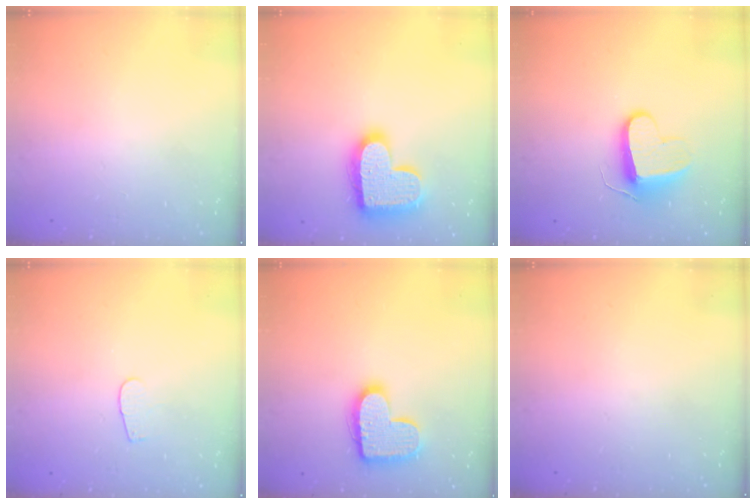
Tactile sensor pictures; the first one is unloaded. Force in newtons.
{"total": 18.1, "press": 18.1, "slide": 1.1}
{"total": 10.3, "press": 10.2, "slide": 1.2}
{"total": 3.2, "press": 3.2, "slide": 0.3}
{"total": 14.6, "press": 14.6, "slide": 0.8}
{"total": 0.0}